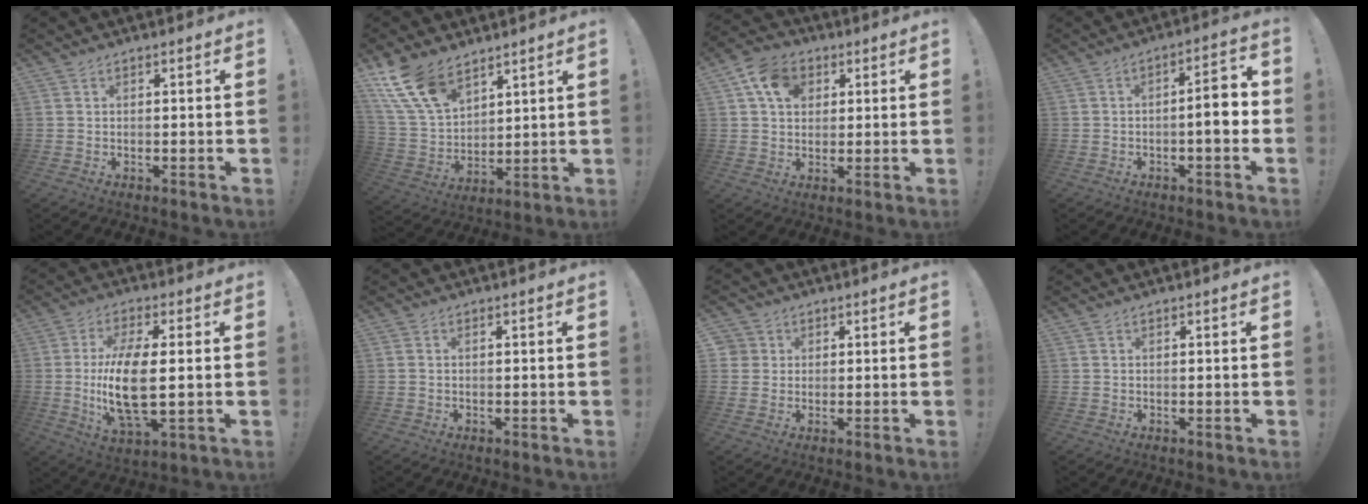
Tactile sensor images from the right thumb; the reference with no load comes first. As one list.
[{"total": 14.7, "force": [9.9, 7.8, 7.6], "torque": [-0.171, -0.060, 0.188]}, {"total": 10.9, "force": [4.0, 8.1, 6.0], "torque": [-0.100, 0.002, 0.079]}, {"total": 7.6, "force": [-1.4, 1.6, 7.3], "torque": [-0.098, 0.003, -0.028]}, {"total": 14.9, "force": [-0.1, 5.3, 13.9], "torque": [-0.280, -0.013, -0.006]}, {"total": 0.6, "force": [0.4, 0.4, 0.3], "torque": [-0.013, 0.002, 0.009]}, {"total": 3.3, "force": [1.1, 3.1, 0.5], "torque": [-0.003, -0.003, 0.018]}, {"total": 0.0}]